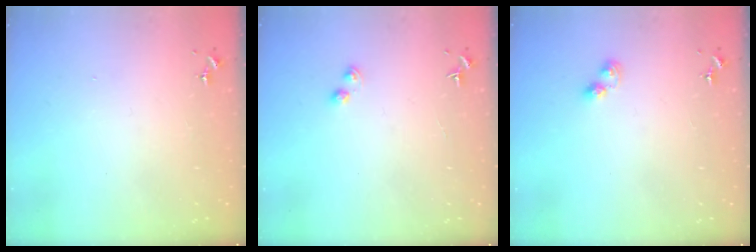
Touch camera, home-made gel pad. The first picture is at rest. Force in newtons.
{"total": 2.8, "press": 2.7, "slide": 0.4}
{"total": 3.6, "press": 3.5, "slide": 0.4}